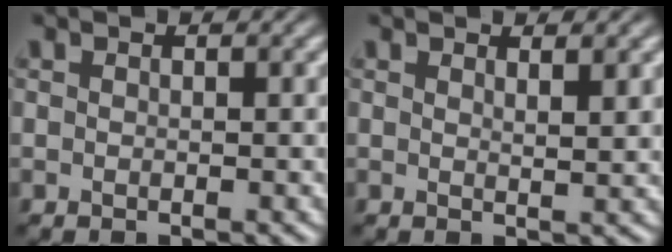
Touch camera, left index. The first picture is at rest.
{"total": 1.6, "force": [1.1, 0.3, 1.1], "torque": [-0.008, 0.002, 0.016]}